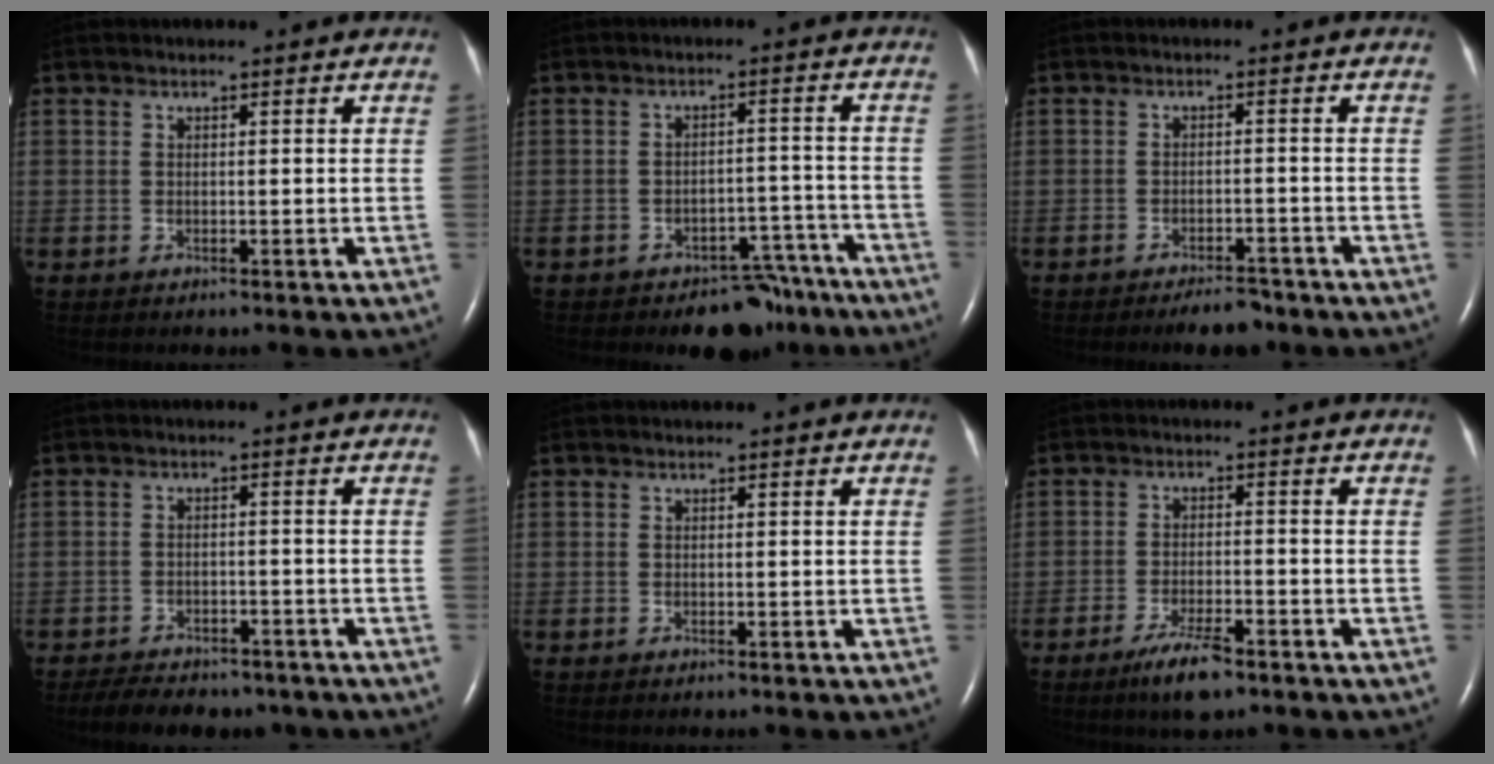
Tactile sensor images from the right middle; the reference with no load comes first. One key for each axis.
{"total": 7.7, "fx": -6.5, "fy": 3.7, "fz": 1.8, "tx": 0.000, "ty": 0.028, "tz": -0.091}
{"total": 4.0, "fx": -3.3, "fy": 1.2, "fz": 1.8, "tx": -0.027, "ty": 0.000, "tz": -0.049}
{"total": 10.3, "fx": -8.4, "fy": 4.4, "fz": 3.9, "tx": -0.065, "ty": 0.003, "tz": -0.110}
{"total": 0.0}
{"total": 5.9, "fx": -4.2, "fy": 1.2, "fz": 4.1, "tx": -0.085, "ty": -0.009, "tz": -0.070}